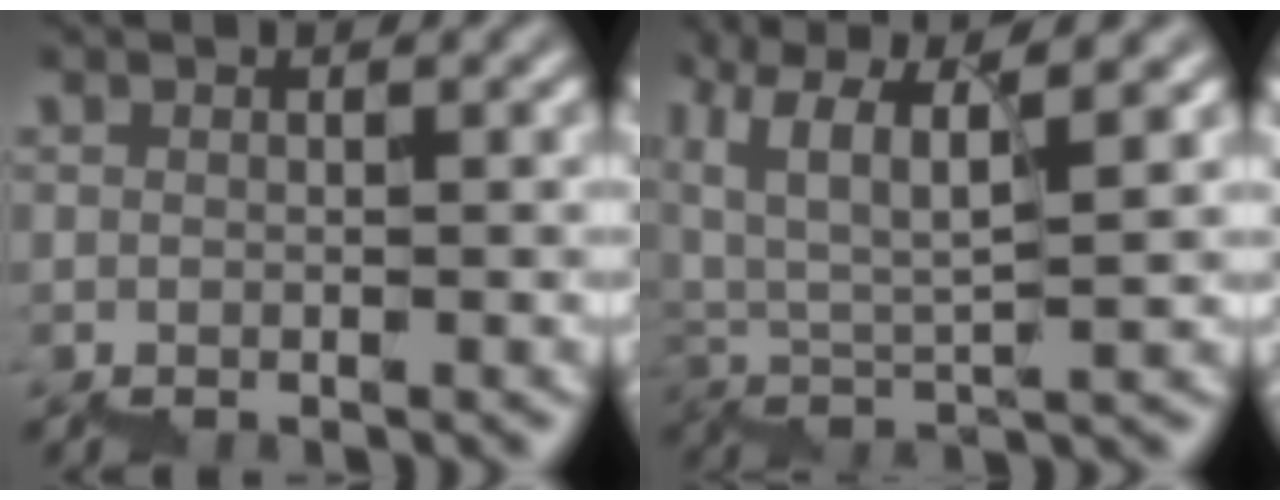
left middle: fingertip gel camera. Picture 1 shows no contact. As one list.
[{"total": 5.9, "force": [4.5, 1.0, 3.7], "torque": [-0.077, 0.007, 0.087]}]